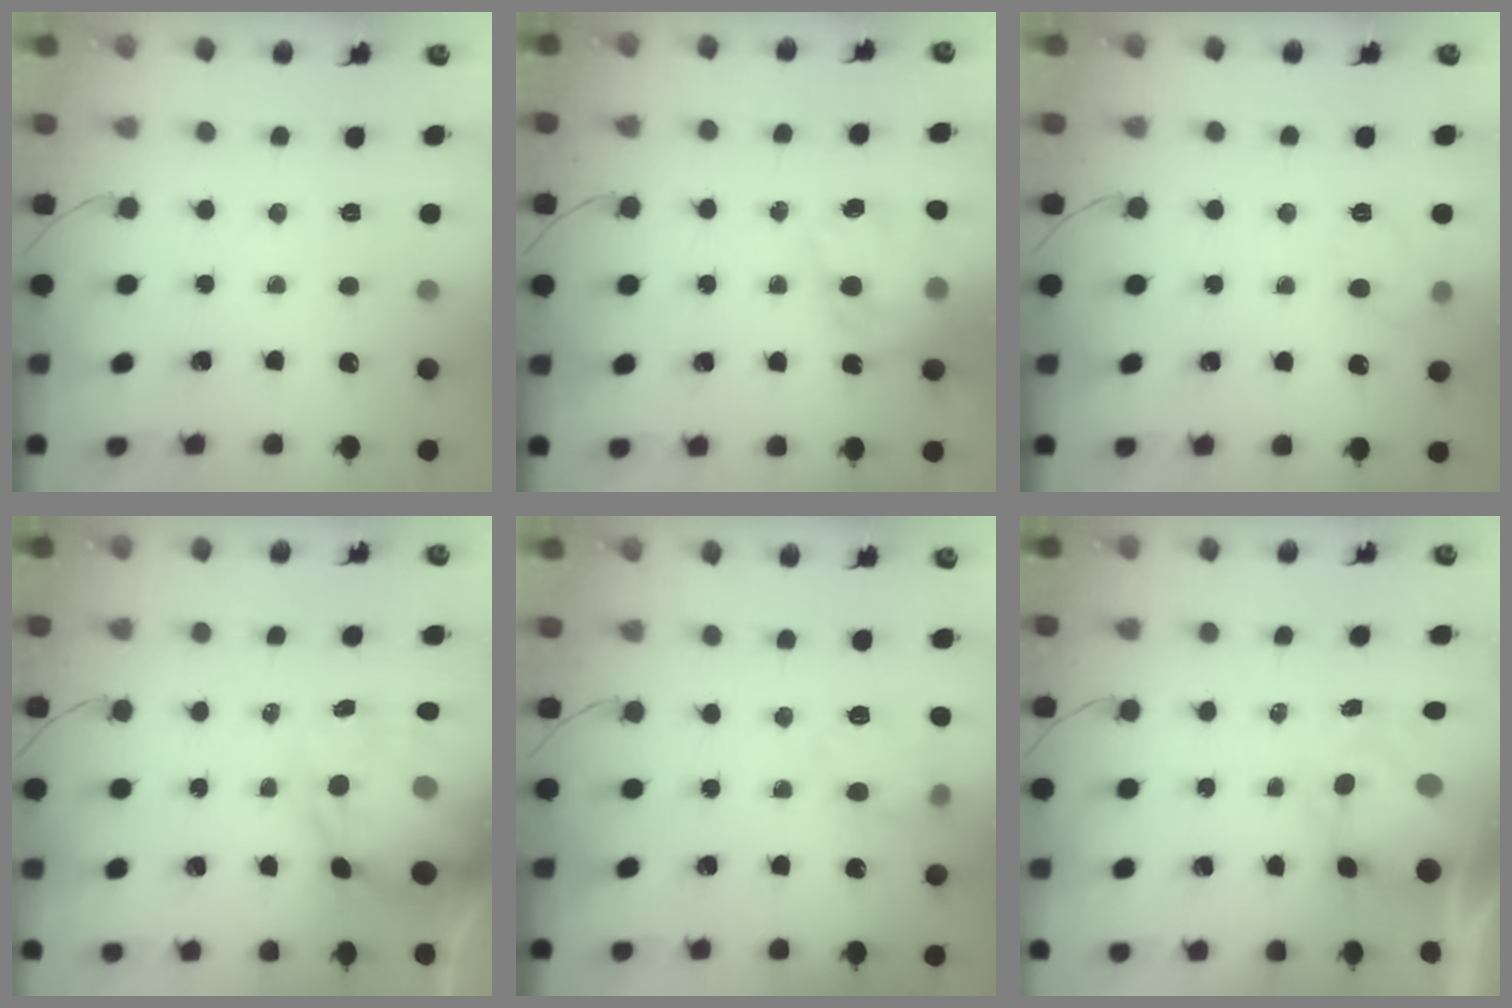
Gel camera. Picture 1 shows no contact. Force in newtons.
{"total": 16.4, "press": 16.0, "slide": 3.7}
{"total": 8.1, "press": 8.0, "slide": 1.0}
{"total": 15.9, "press": 15.4, "slide": 3.8}
{"total": 8.1, "press": 8.1, "slide": 0.9}
{"total": 9.2, "press": 9.0, "slide": 2.1}